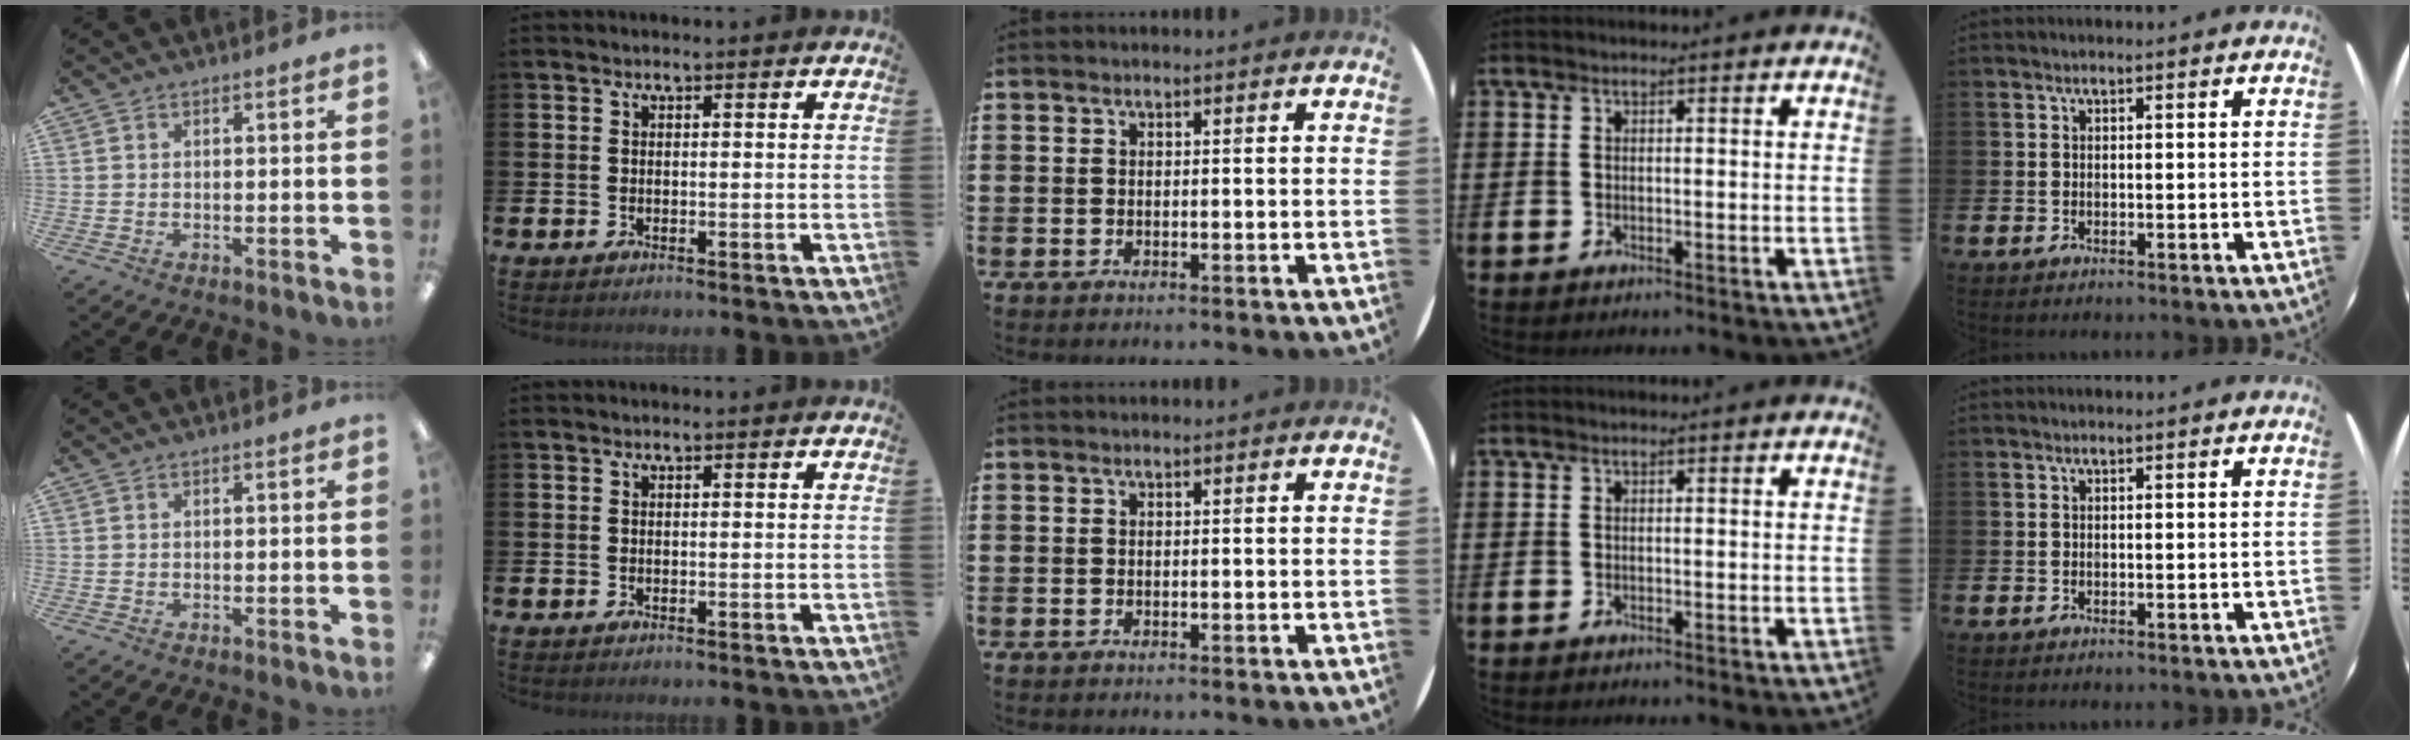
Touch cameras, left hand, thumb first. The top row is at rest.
{}